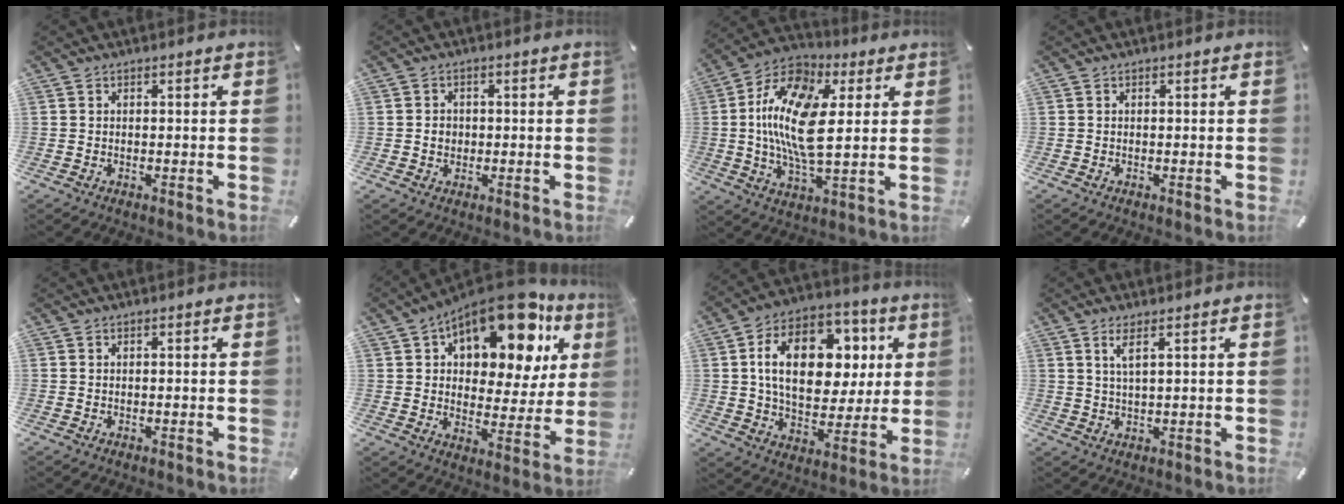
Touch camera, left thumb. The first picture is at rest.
{"total": 2.6, "force": [-0.3, 2.3, 1.2], "torque": [-0.024, 0.004, -0.008]}
{"total": 17.3, "force": [3.1, 8.4, 14.9], "torque": [-0.316, -0.007, 0.051]}
{"total": 0.0}
{"total": 0.0}
{"total": 19.4, "force": [12.8, 9.3, 11.2], "torque": [-0.165, -0.092, 0.214]}
{"total": 20.1, "force": [5.1, 13.5, 14.0], "torque": [-0.222, 0.000, 0.091]}
{"total": 3.4, "force": [1.8, 0.6, 2.8], "torque": [-0.062, 0.001, 0.030]}